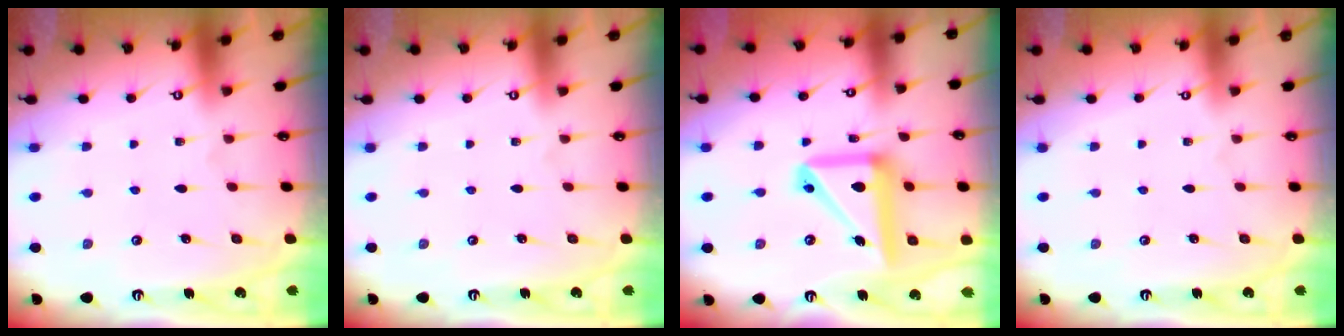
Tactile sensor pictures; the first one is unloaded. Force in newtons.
{"total": 0.0}
{"total": 16.1, "press": 16.0, "slide": 2.1}
{"total": 0.8, "press": 0.7, "slide": 0.4}